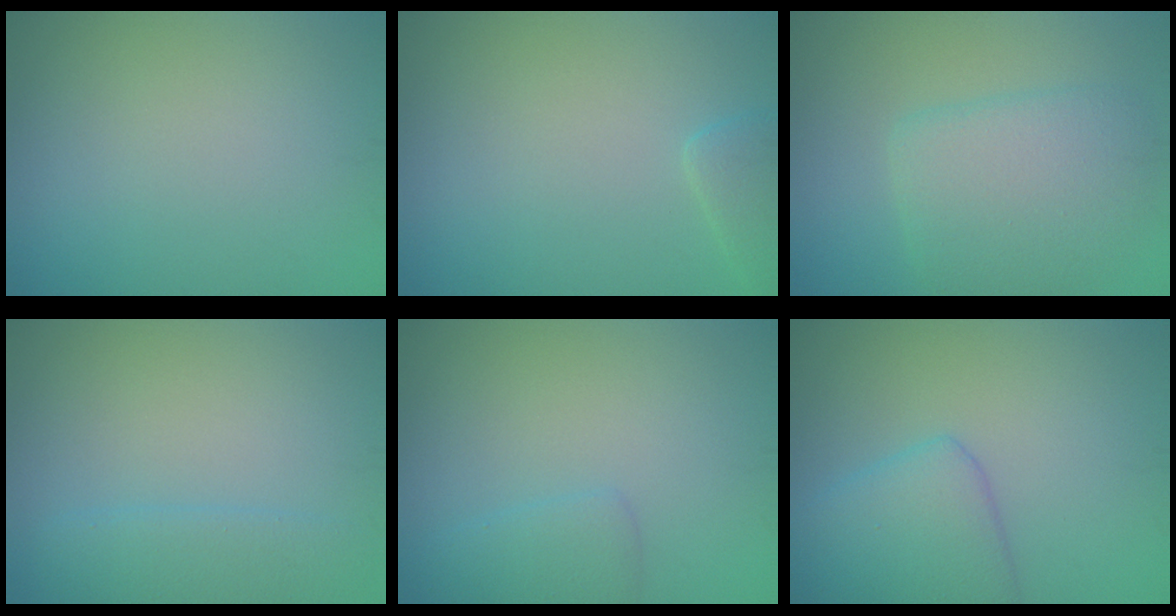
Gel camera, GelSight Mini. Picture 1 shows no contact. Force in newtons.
{"total": 1.5, "press": 1.5, "slide": 0.1}
{"total": 5.2, "press": 5.2, "slide": 0.1}
{"total": 2.8, "press": 2.8, "slide": 0.3}
{"total": 1.9, "press": 1.9, "slide": 0.2}
{"total": 4.3, "press": 4.3, "slide": 0.3}